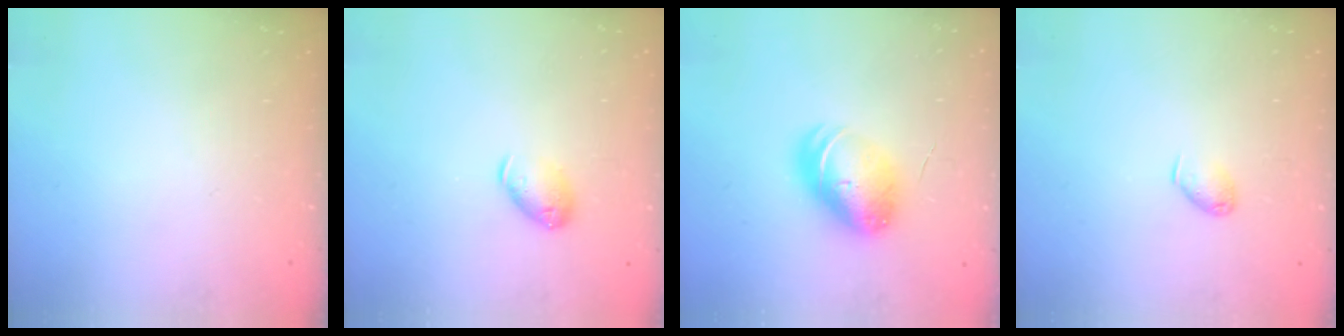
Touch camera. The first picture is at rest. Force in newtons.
{"total": 6.4, "press": 6.4, "slide": 0.4}
{"total": 9.4, "press": 9.2, "slide": 1.6}
{"total": 4.4, "press": 4.2, "slide": 1.2}